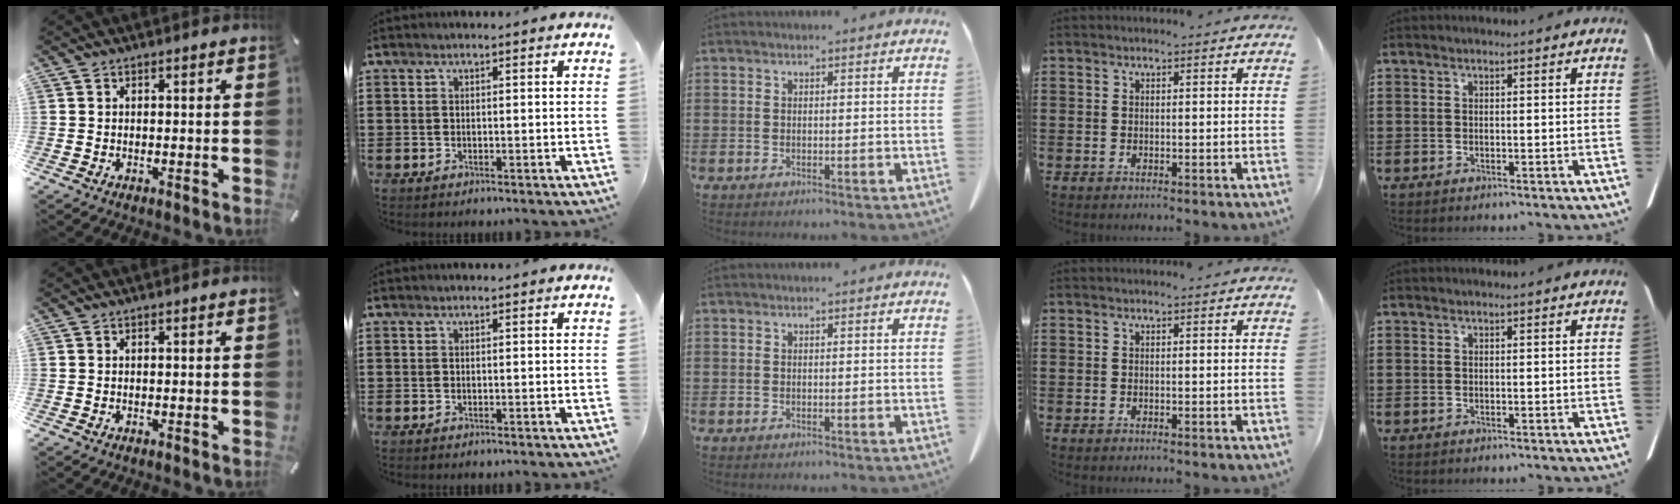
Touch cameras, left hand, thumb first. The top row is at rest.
{}